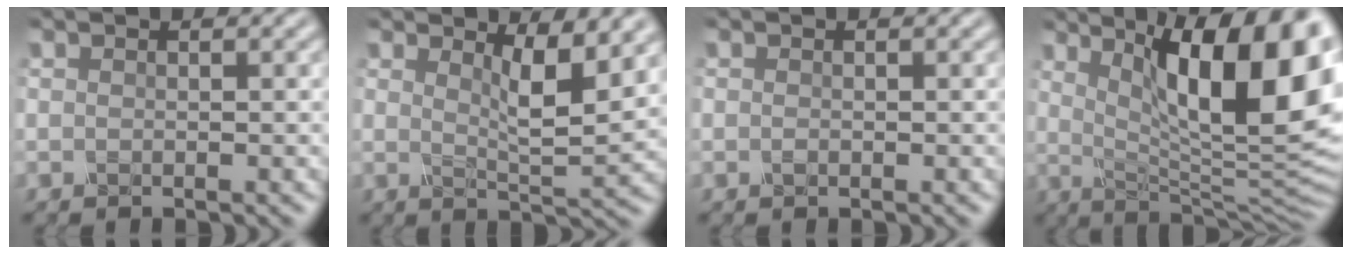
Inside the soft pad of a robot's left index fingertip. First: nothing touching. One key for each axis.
{"total": 4.2, "fx": 2.1, "fy": 1.0, "fz": 3.5, "tx": -0.055, "ty": -0.013, "tz": 0.035}
{"total": 0.0}
{"total": 16.1, "fx": 5.3, "fy": 5.2, "fz": 14.3, "tx": -0.189, "ty": -0.003, "tz": 0.094}